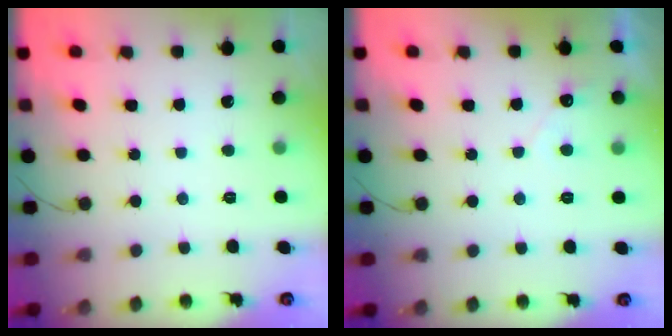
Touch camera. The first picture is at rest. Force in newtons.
{"total": 2.9, "press": 2.9, "slide": 0.1}